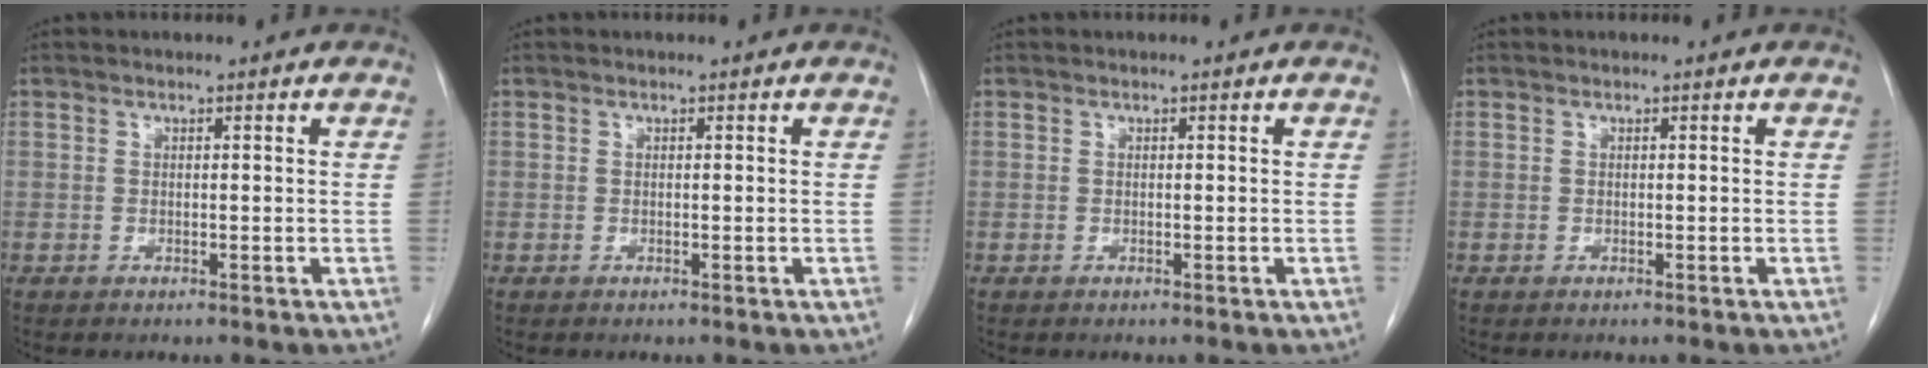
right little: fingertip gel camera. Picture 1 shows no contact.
{"total": 0.0}
{"total": 0.0}
{"total": 0.0}